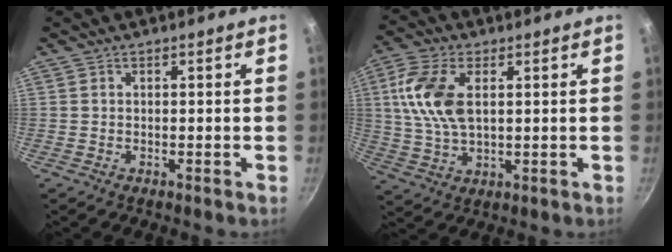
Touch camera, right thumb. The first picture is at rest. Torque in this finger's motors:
{"motor_torque": [0.12, 0.83, 1.23, 0.48, 0.35]}